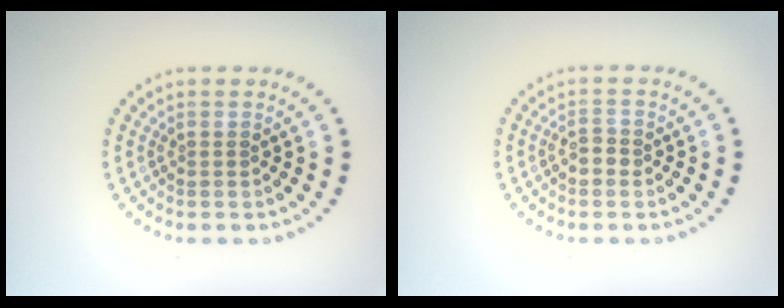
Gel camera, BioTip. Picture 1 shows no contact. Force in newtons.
{"total": 1.2, "press": 1.2, "slide": 0.2}